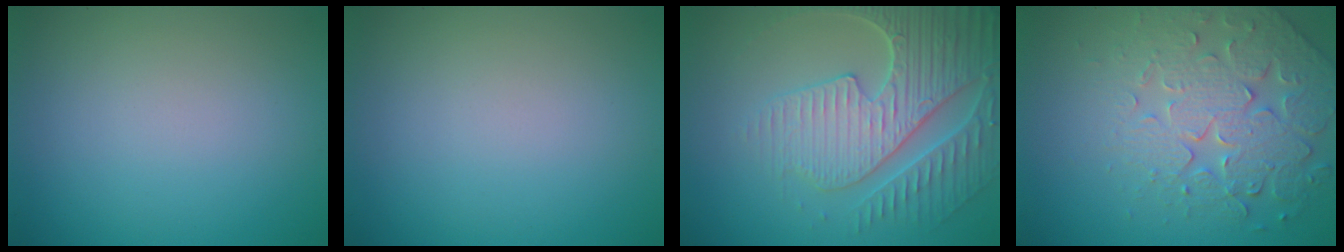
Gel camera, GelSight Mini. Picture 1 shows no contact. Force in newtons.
{"total": 0.0}
{"total": 6.7, "press": 5.5, "slide": 3.8}
{"total": 5.1, "press": 4.8, "slide": 1.8}